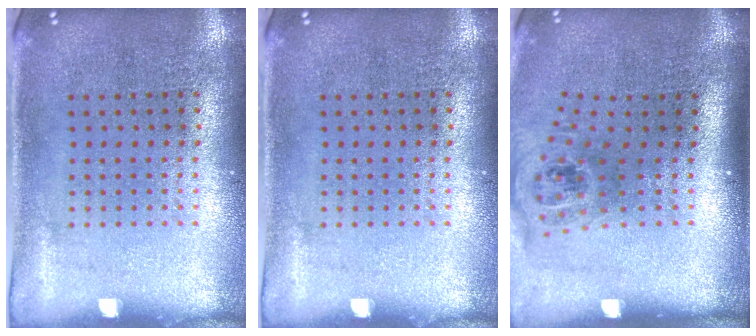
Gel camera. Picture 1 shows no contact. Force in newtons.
{"total": 0.0}
{"total": 1.6, "press": 1.2, "slide": 1.2}